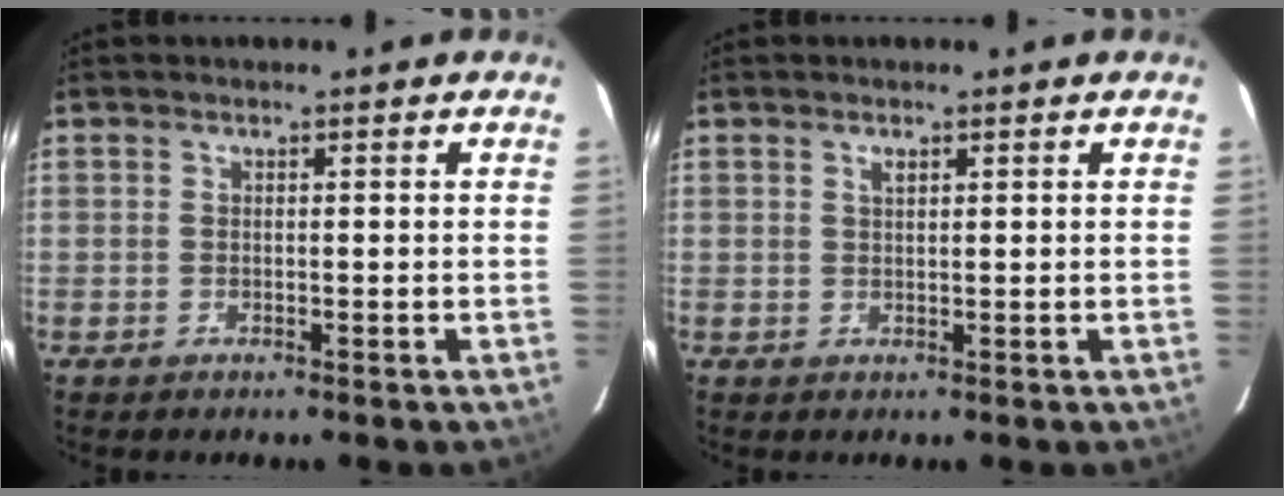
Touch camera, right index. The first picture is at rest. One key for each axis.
{"total": 1.1, "fx": 0.6, "fy": 0.5, "fz": 0.8, "tx": -0.013, "ty": 0.004, "tz": 0.011}